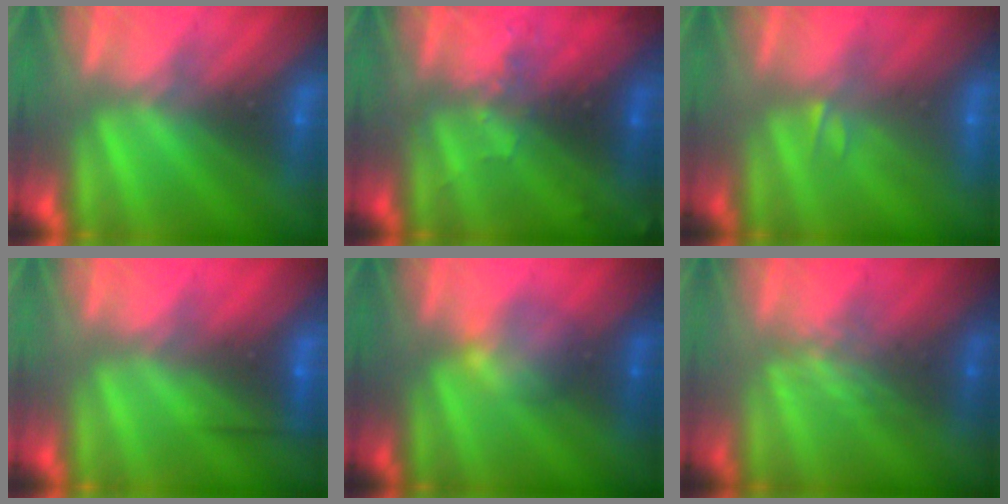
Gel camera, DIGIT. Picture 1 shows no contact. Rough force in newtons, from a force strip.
{"total": 3.1}
{"total": 2.2}
{"total": 2.6}
{"total": 2.2}
{"total": 2.4}